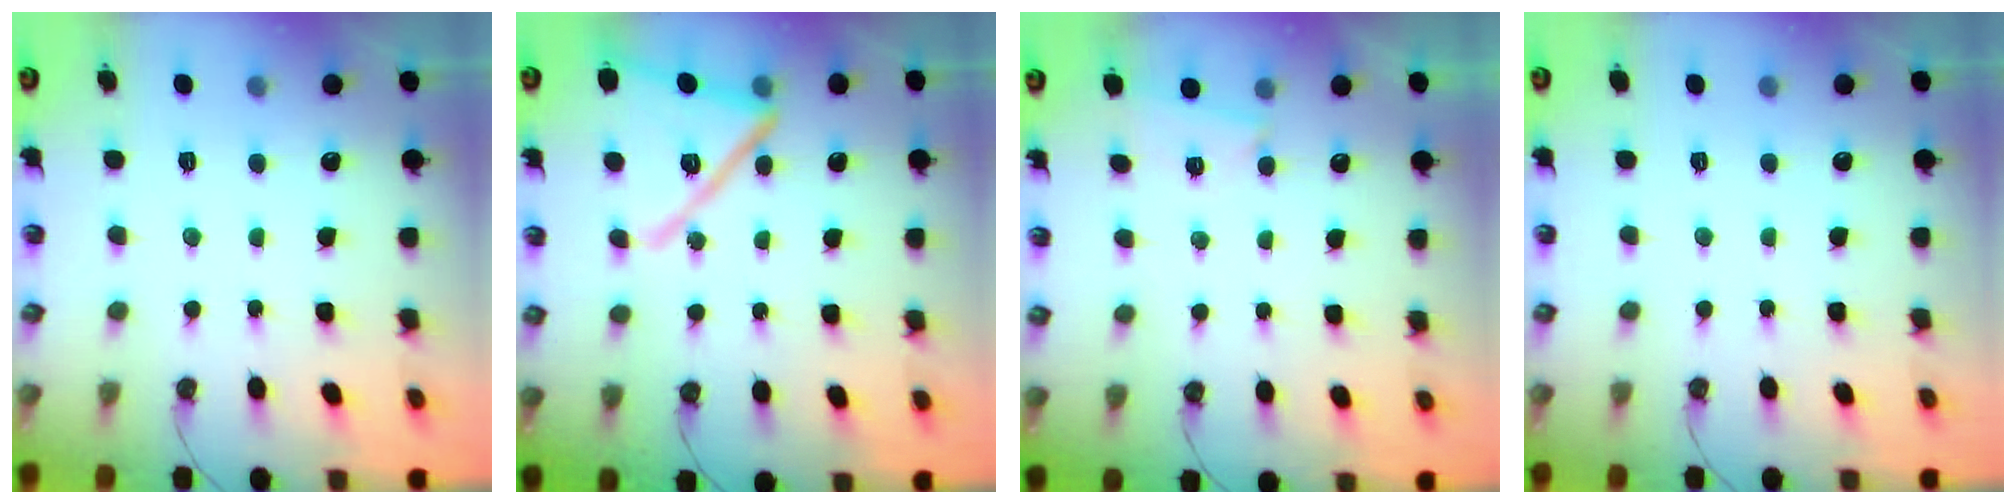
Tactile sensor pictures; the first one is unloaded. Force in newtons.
{"total": 16.9, "press": 16.9, "slide": 1.1}
{"total": 1.6, "press": 1.6, "slide": 0.3}
{"total": 0.0}